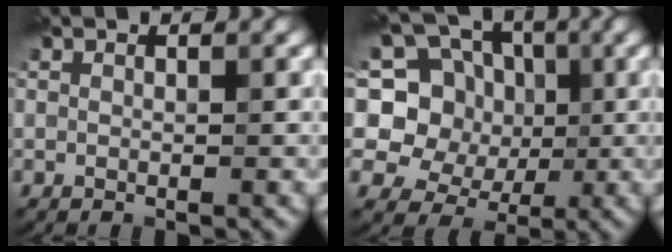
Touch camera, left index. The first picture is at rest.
{"total": 10.6, "force": [3.1, 9.1, 4.4], "torque": [-0.104, 0.034, 0.024]}